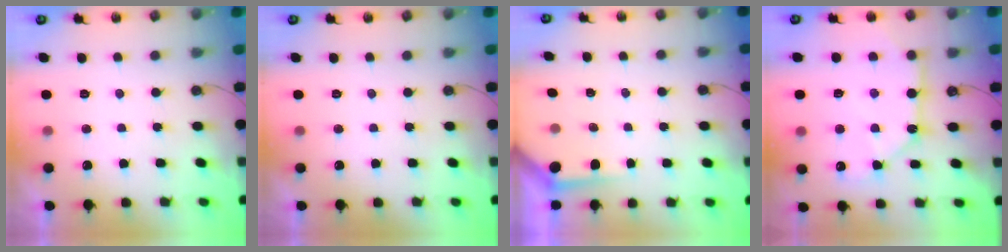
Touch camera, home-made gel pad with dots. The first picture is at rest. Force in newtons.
{"total": 0.0}
{"total": 2.2, "press": 2.2, "slide": 0.3}
{"total": 10.4, "press": 10.3, "slide": 1.2}